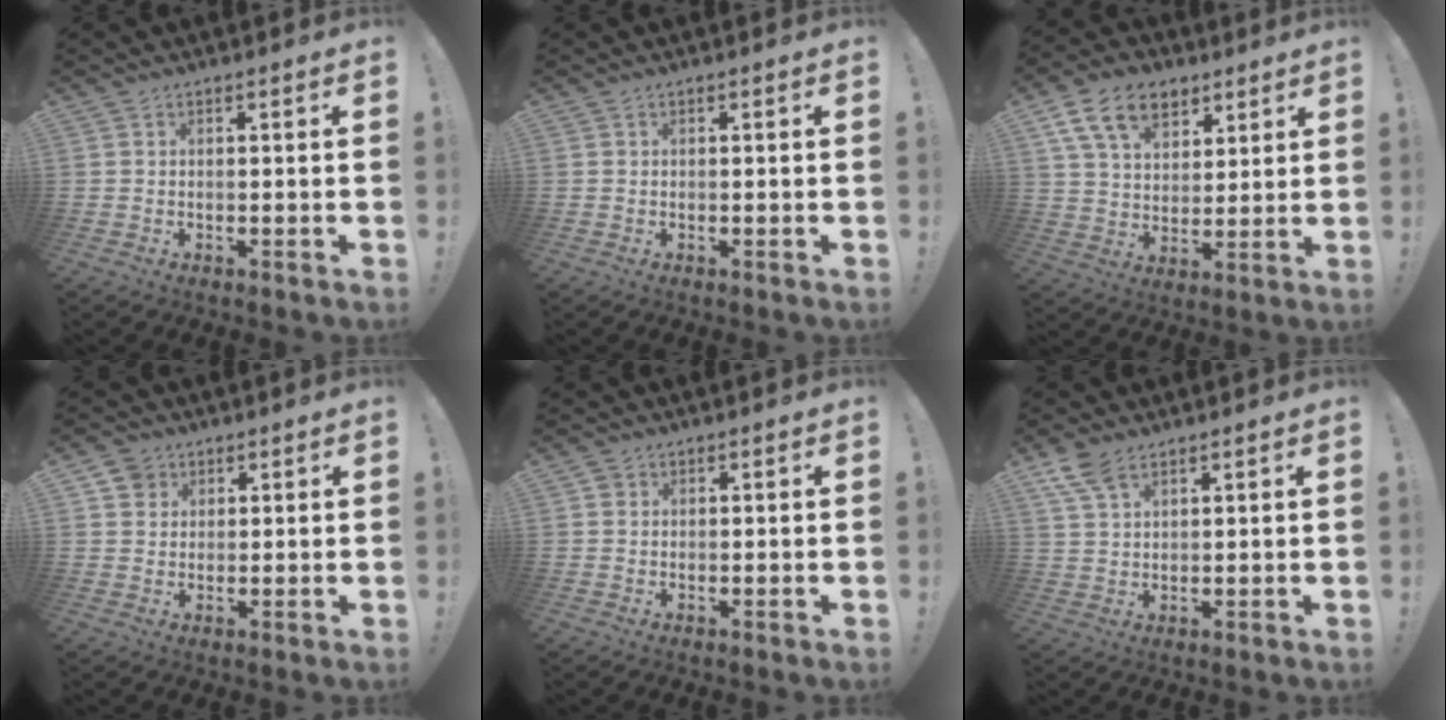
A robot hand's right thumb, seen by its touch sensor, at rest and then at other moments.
{"total": 0.0}
{"total": 15.8, "force": [8.3, 10.5, 8.4], "torque": [-0.133, -0.034, 0.156]}
{"total": 5.0, "force": [2.8, 4.1, 0.8], "torque": [-0.010, -0.012, 0.054]}
{"total": 1.3, "force": [0.6, 1.1, 0.2], "torque": [0.003, -0.002, 0.011]}
{"total": 6.6, "force": [4.4, 3.1, 3.8], "torque": [-0.075, -0.014, 0.087]}